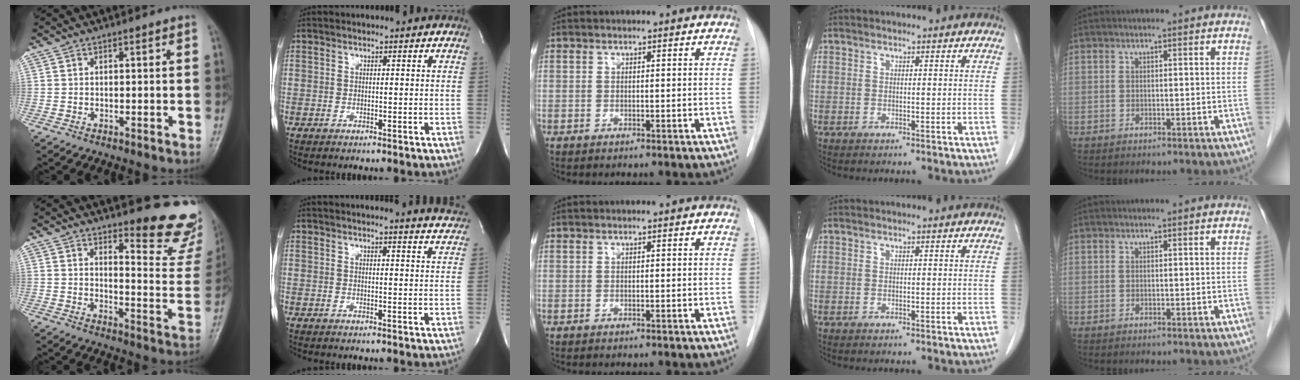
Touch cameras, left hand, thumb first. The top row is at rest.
{"thumb": {"total": 15.3, "force": [12.6, 3.9, 7.8], "torque": [-0.055, -0.121, 0.145]}, "index": {"total": 8.3, "force": [8.2, -0.4, 1.3], "torque": [-0.014, -0.045, 0.070]}}